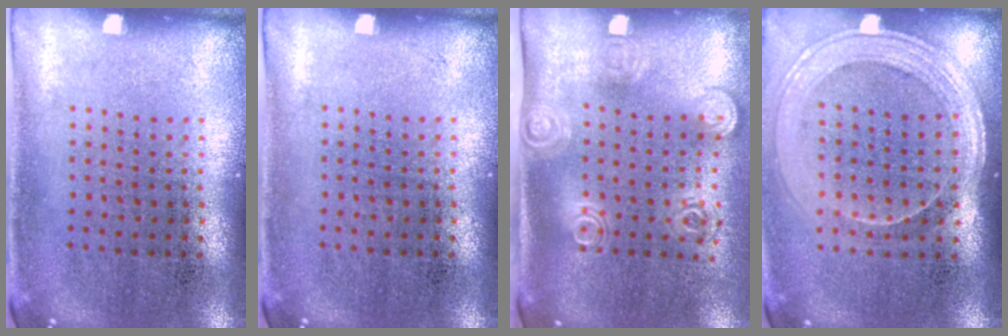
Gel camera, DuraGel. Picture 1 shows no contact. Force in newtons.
{"total": 0.0}
{"total": 1.8, "press": 1.3, "slide": 1.2}
{"total": 1.9, "press": 1.6, "slide": 1.0}